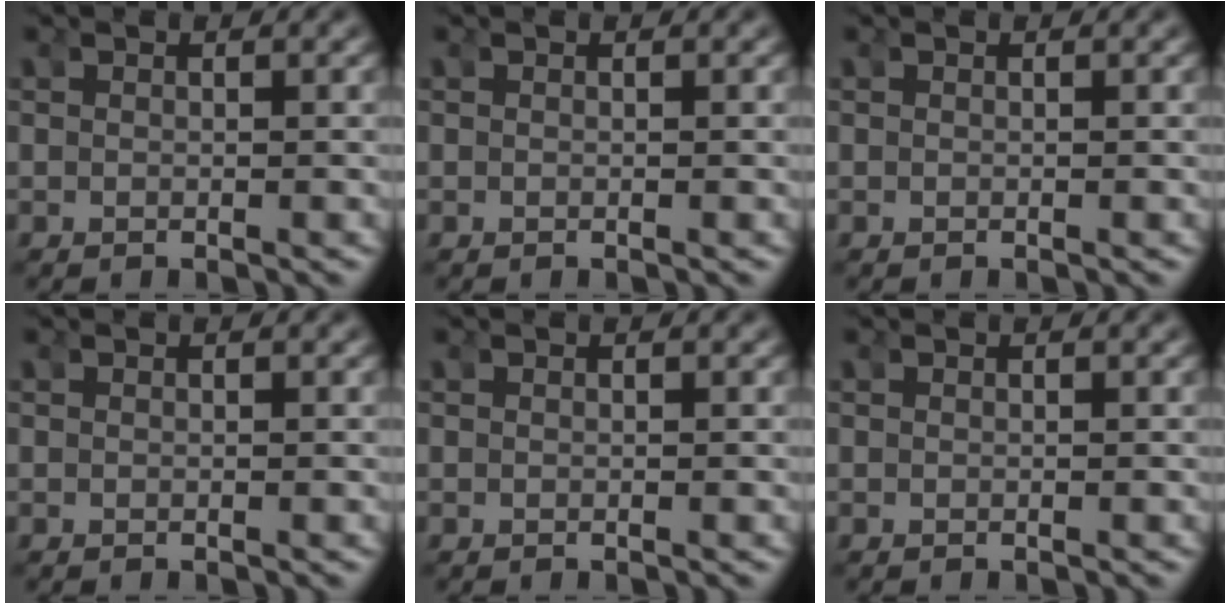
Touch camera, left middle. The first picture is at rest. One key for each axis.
{"total": 0.0}
{"total": 0.0}
{"total": 0.0}
{"total": 0.0}
{"total": 0.0}